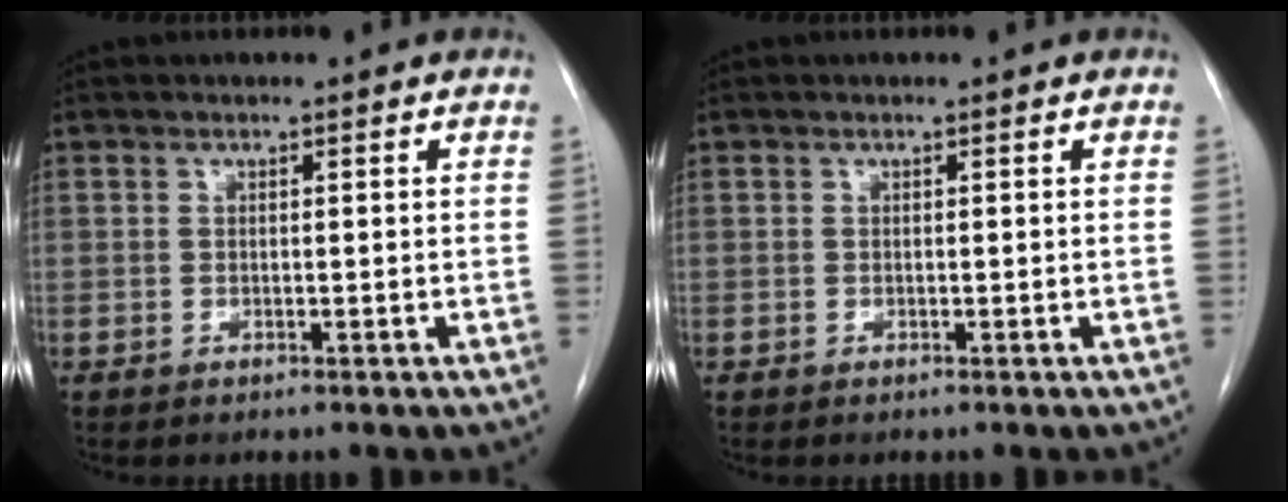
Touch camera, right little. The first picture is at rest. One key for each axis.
{"total": 0.0}